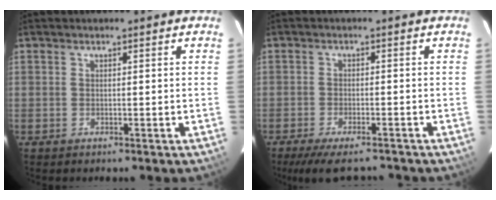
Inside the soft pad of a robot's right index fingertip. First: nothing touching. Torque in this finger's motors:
{"motor_torque": [0.83, -0.57, 0.27, 0.05]}